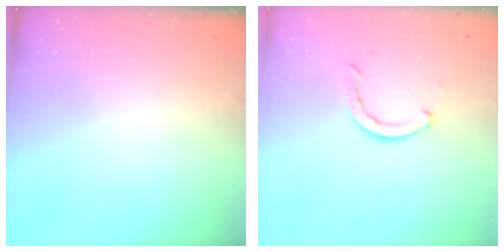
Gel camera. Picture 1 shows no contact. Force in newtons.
{"total": 1.9, "press": 1.9, "slide": 0.3}